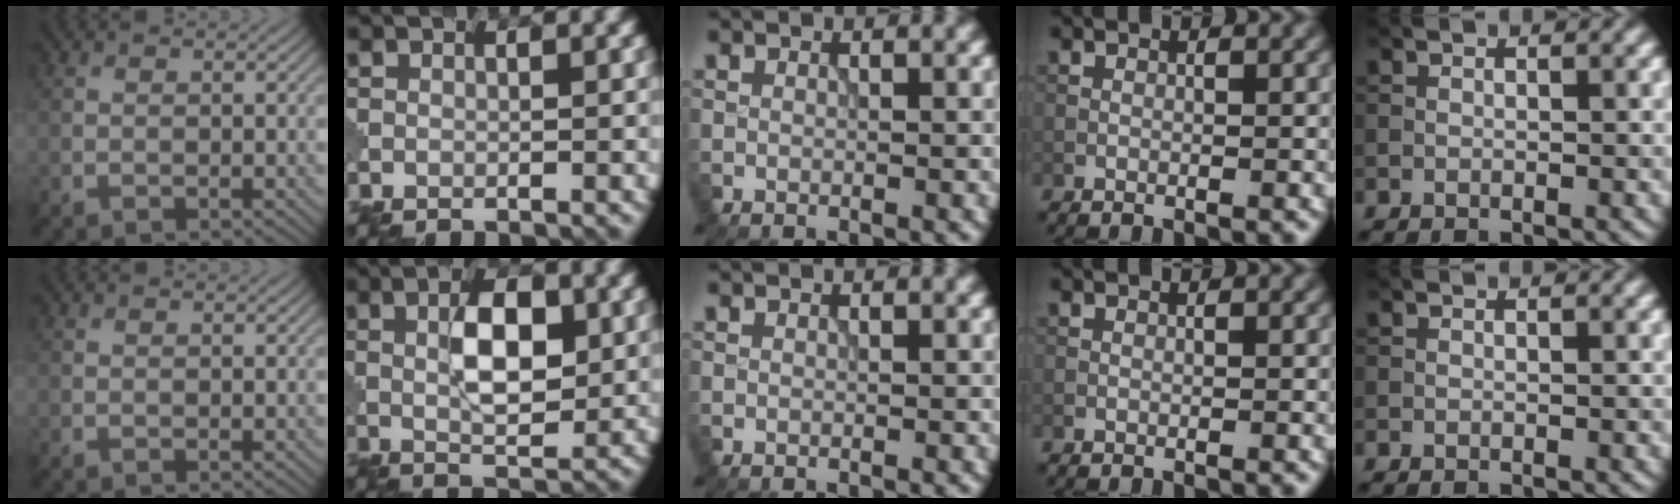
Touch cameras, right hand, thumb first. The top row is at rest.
{"index": {"total": 5.2, "force": [1.1, 2.2, 4.6], "torque": [-0.078, 0.002, 0.021]}}